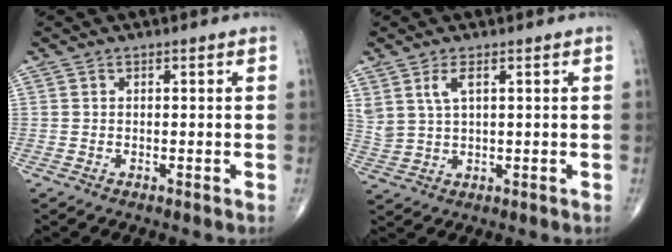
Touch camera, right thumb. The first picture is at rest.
{"total": 4.5, "force": [2.3, 1.8, 3.5], "torque": [-0.075, -0.006, 0.054]}